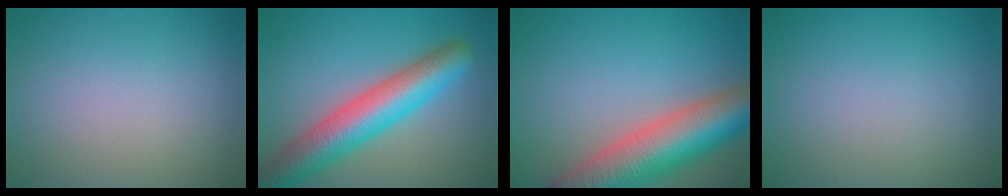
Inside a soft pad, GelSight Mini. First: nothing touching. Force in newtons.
{"total": 8.4, "press": 8.4, "slide": 0.4}
{"total": 11.2, "press": 11.2, "slide": 0.6}
{"total": 0.0}